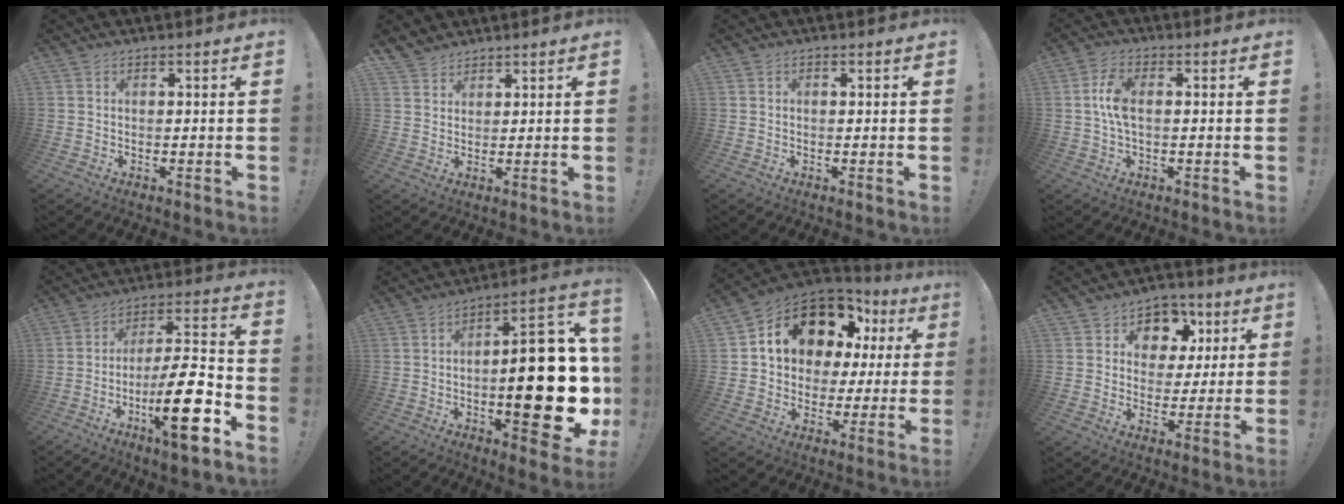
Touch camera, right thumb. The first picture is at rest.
{"total": 4.1, "force": [3.6, 1.9, 0.4], "torque": [-0.007, -0.025, 0.070]}
{"total": 0.5, "force": [0.0, 0.3, 0.4], "torque": [-0.008, 0.001, 0.000]}
{"total": 6.8, "force": [0.4, 3.5, 5.9], "torque": [-0.124, 0.004, 0.005]}
{"total": 20.3, "force": [-7.9, 5.3, 17.9], "torque": [-0.284, 0.044, -0.123]}
{"total": 24.5, "force": [-3.3, 9.1, 22.5], "torque": [-0.301, 0.008, -0.045]}
{"total": 14.7, "force": [8.0, 9.7, 7.6], "torque": [-0.124, -0.050, 0.155]}
{"total": 8.9, "force": [3.3, 7.8, 3.0], "torque": [-0.042, -0.018, 0.066]}